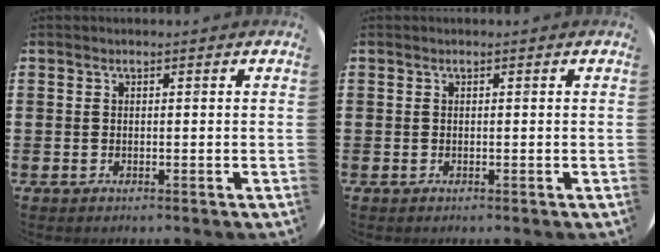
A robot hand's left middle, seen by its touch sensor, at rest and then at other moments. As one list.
[{"total": 0.0}]